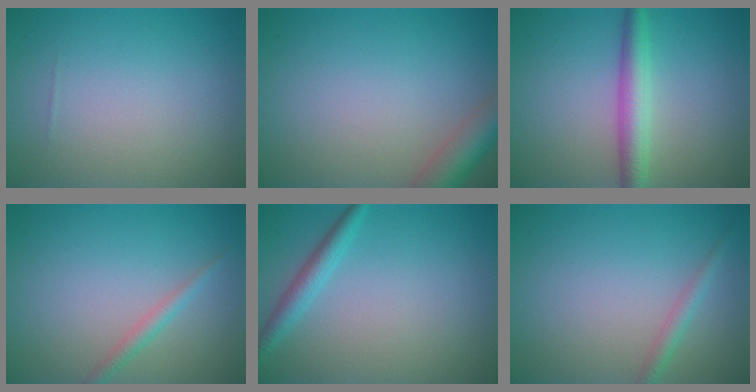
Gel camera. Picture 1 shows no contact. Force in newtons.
{"total": 4.2, "press": 4.2, "slide": 0.2}
{"total": 3.7, "press": 3.7, "slide": 0.0}
{"total": 1.4, "press": 1.4, "slide": 0.1}
{"total": 2.2, "press": 2.2, "slide": 0.1}
{"total": 1.5, "press": 1.5, "slide": 0.1}